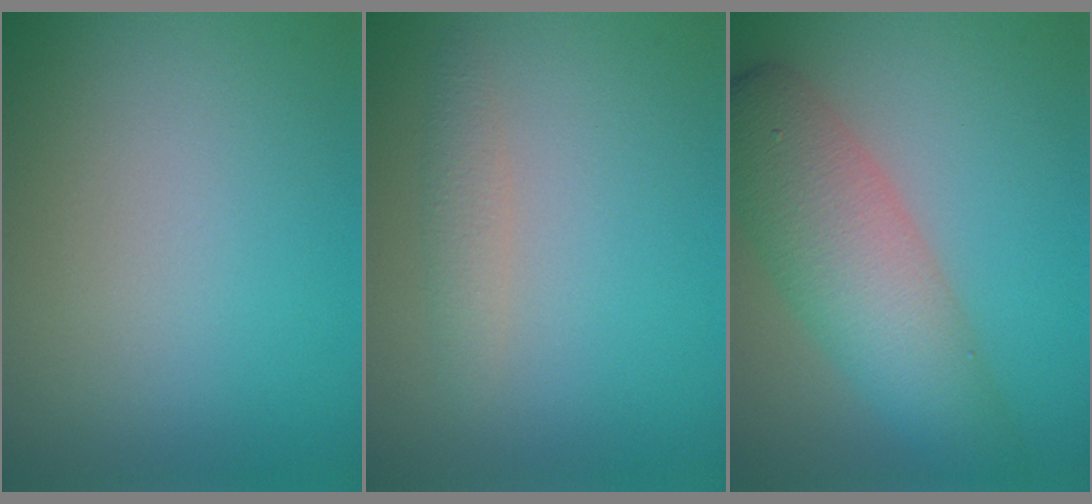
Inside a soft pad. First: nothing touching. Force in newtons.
{"total": 1.3, "press": 1.3, "slide": 0.0}
{"total": 6.9, "press": 6.9, "slide": 0.3}